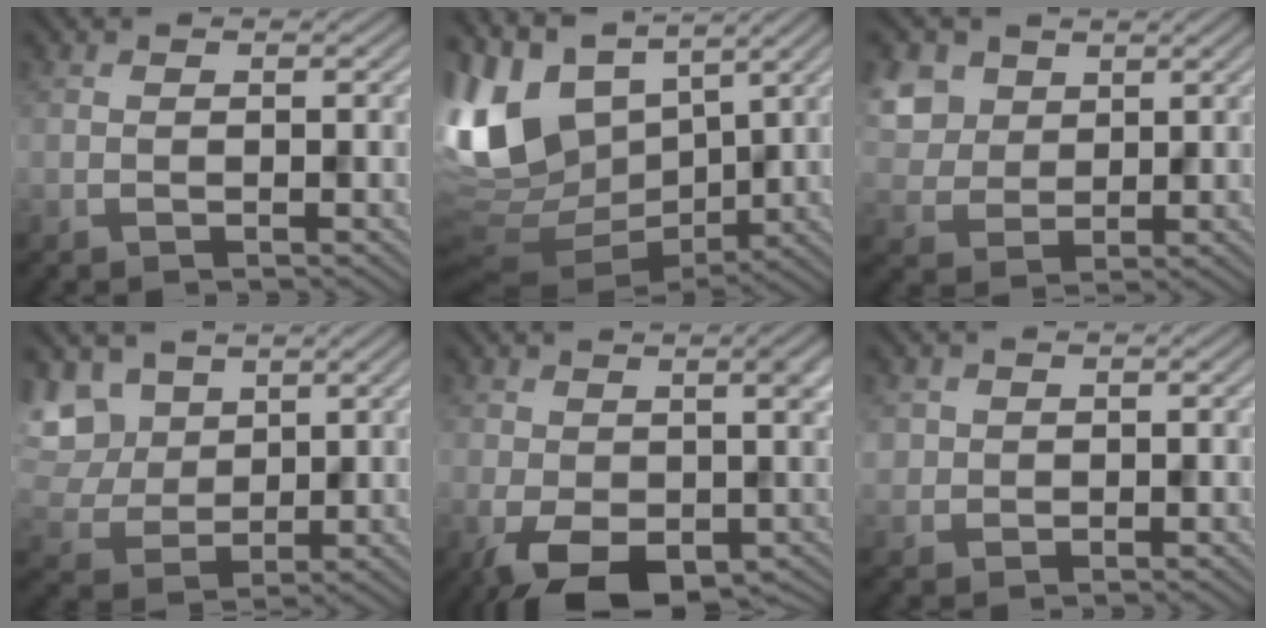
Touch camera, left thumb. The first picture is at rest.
{"total": 13.6, "force": [2.9, 8.5, 10.2], "torque": [-0.258, -0.006, 0.057]}
{"total": 7.4, "force": [3.0, 5.7, 3.8], "torque": [-0.125, 0.010, 0.053]}
{"total": 6.5, "force": [3.2, 4.7, 3.2], "torque": [-0.097, 0.000, 0.049]}
{"total": 10.1, "force": [-2.0, 5.2, 8.5], "torque": [-0.136, -0.024, -0.015]}
{"total": 1.4, "force": [0.4, 1.4, 0.1], "torque": [-0.002, -0.005, 0.008]}